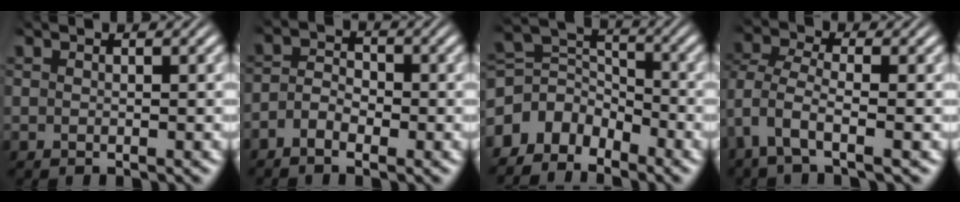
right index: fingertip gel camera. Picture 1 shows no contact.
{"total": 3.2, "force": [-1.4, 2.4, 1.6], "torque": [-0.028, -0.001, -0.033]}
{"total": 8.2, "force": [-0.7, 6.9, 4.3], "torque": [-0.100, -0.013, -0.021]}
{"total": 3.8, "force": [-0.6, 2.6, 2.7], "torque": [-0.093, -0.030, -0.002]}